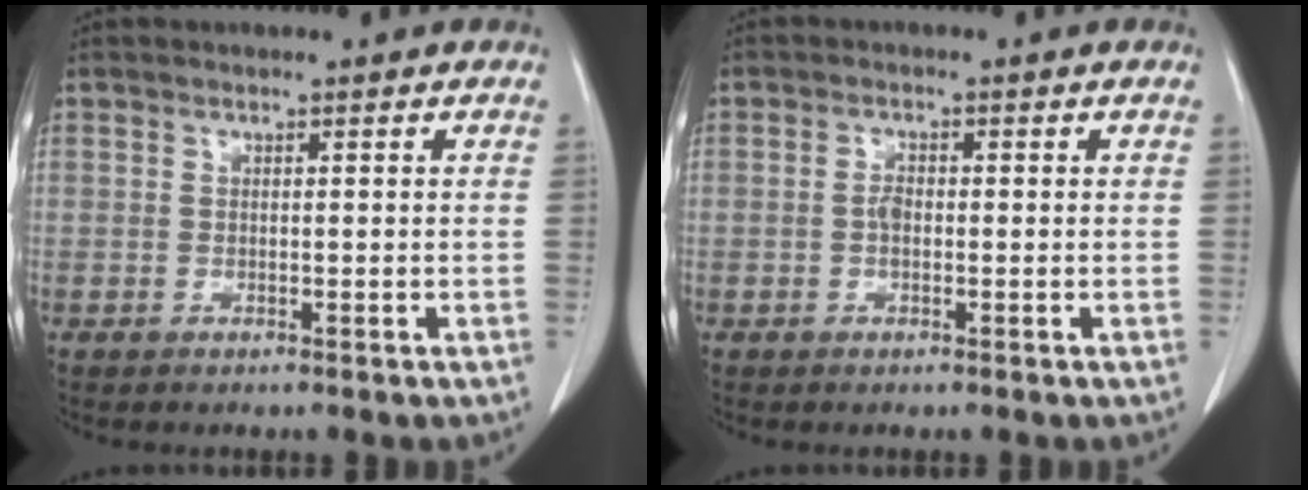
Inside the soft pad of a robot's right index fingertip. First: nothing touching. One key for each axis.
{"total": 1.8, "fx": -0.2, "fy": 1.0, "fz": 1.5, "tx": -0.028, "ty": 0.003, "tz": -0.005}